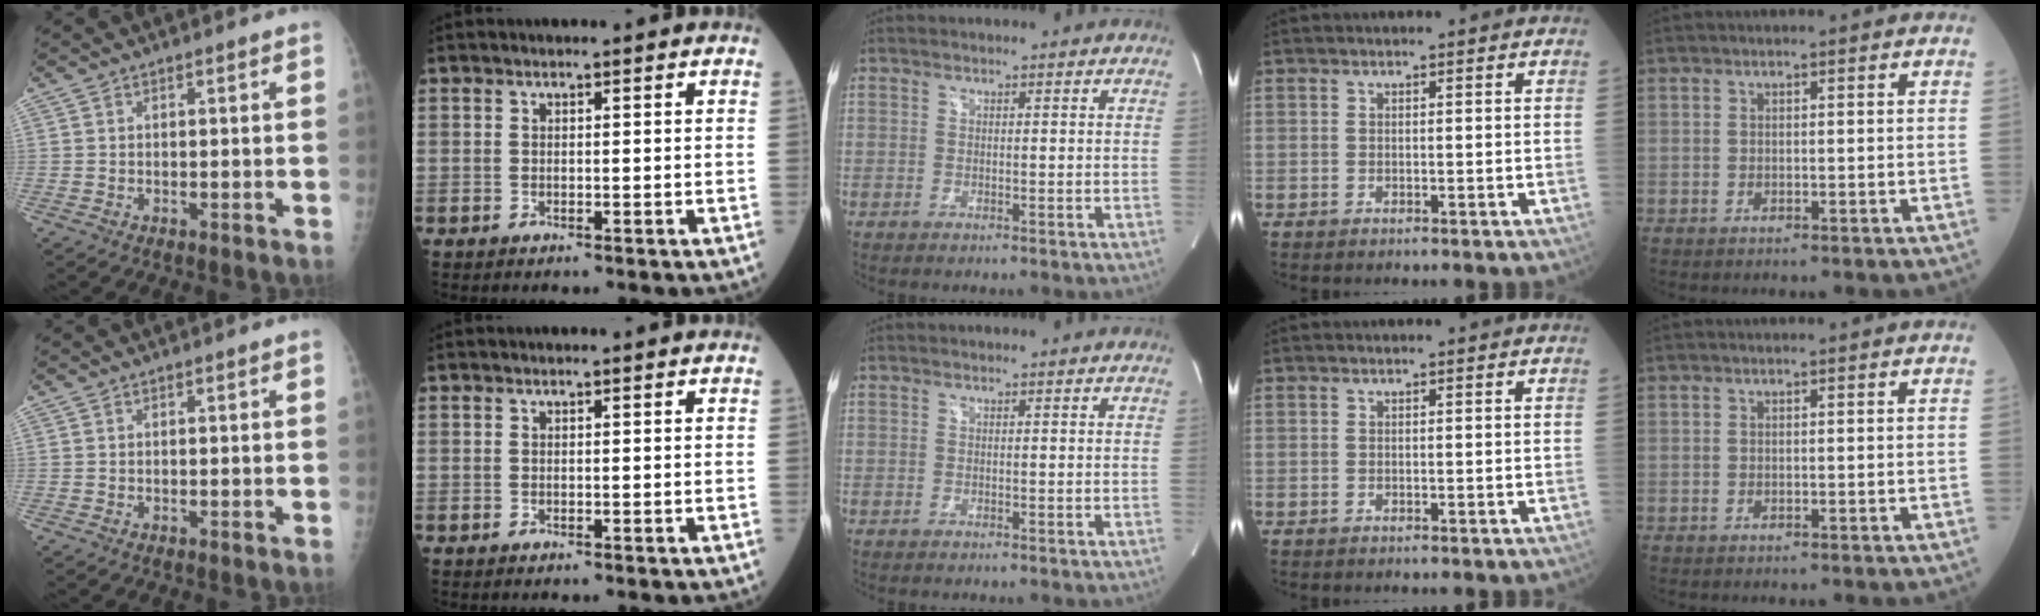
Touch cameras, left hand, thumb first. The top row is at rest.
{}